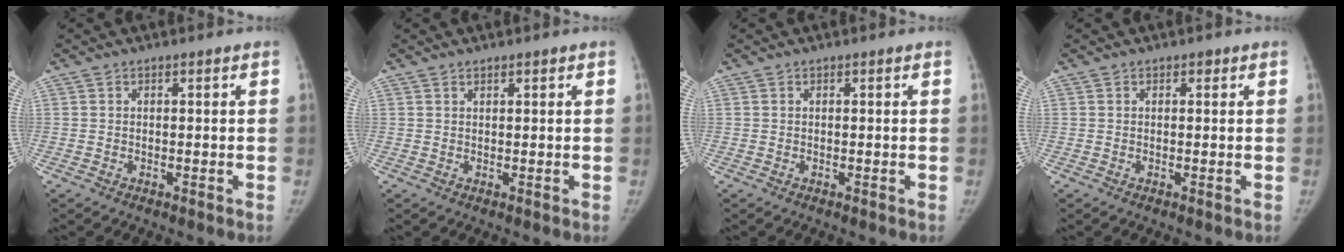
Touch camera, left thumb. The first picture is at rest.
{"total": 0.9, "force": [0.7, 0.3, 0.5], "torque": [-0.006, -0.003, 0.011]}
{"total": 0.0}
{"total": 0.7, "force": [0.4, 0.4, 0.4], "torque": [0.000, 0.000, 0.003]}